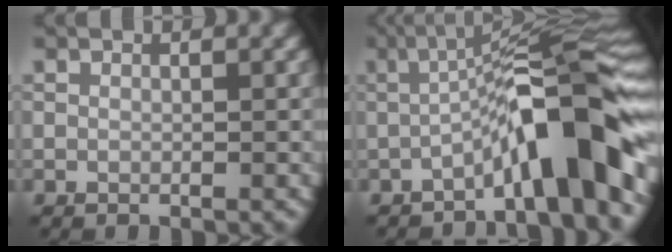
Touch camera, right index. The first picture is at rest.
{"total": 9.7, "force": [-3.2, 1.6, 9.1], "torque": [-0.119, 0.027, -0.059]}